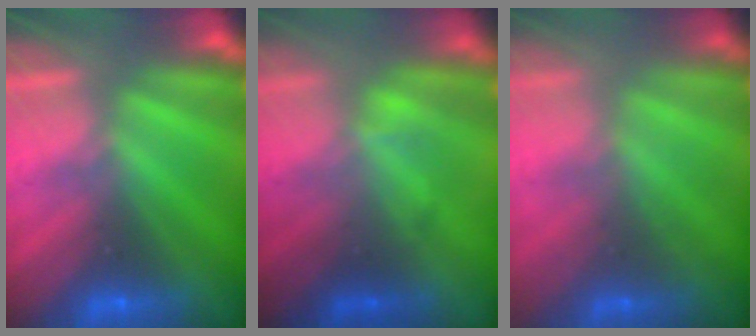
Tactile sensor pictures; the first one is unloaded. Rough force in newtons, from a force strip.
{"total": 2.1}
{"total": 1.8}